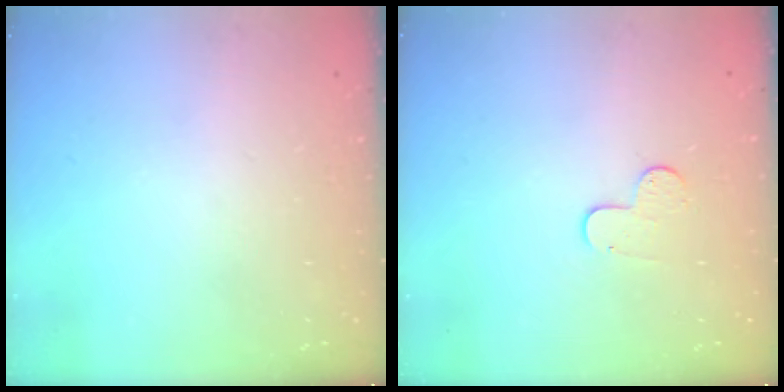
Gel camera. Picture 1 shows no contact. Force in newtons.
{"total": 5.9, "press": 5.9, "slide": 0.6}